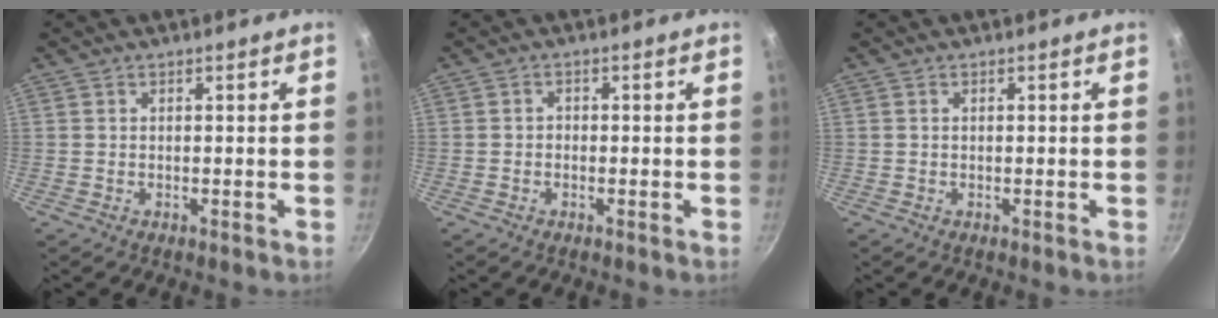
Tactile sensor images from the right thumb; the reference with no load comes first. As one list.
[{"total": 1.1, "force": [-0.4, 0.9, 0.5], "torque": [-0.007, 0.004, -0.008]}, {"total": 0.0}]